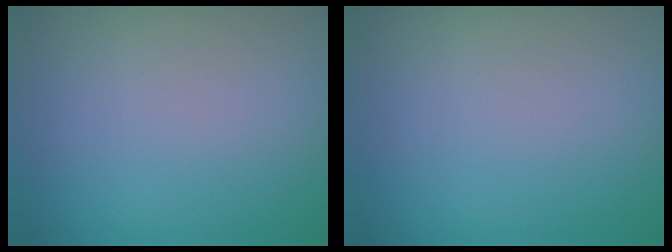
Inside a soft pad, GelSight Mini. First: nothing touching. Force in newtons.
{"total": 0.0}